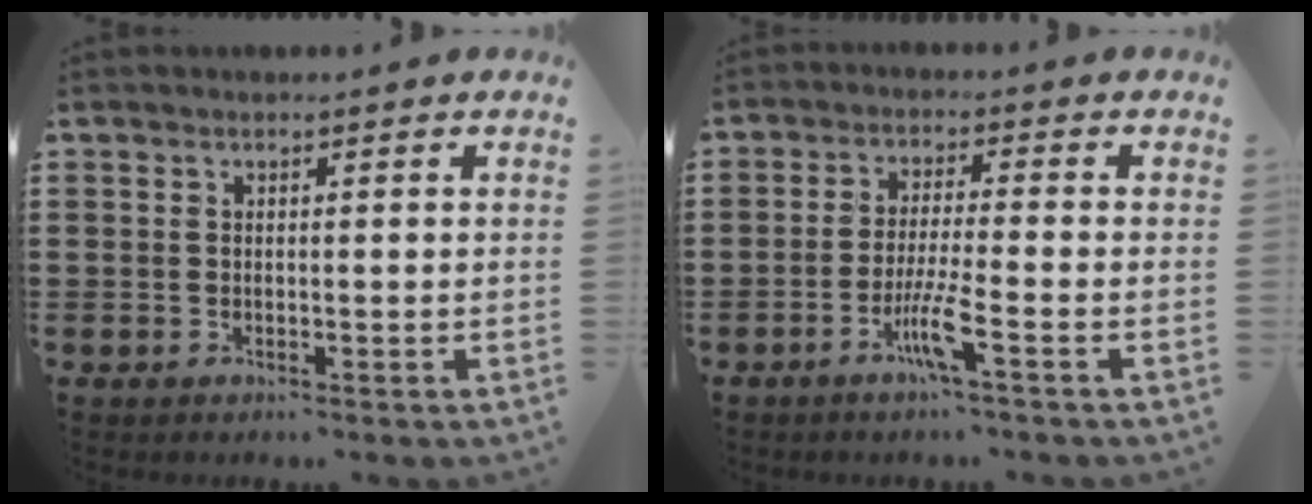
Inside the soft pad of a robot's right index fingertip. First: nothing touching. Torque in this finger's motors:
{"motor_torque": [0.11, 0.10, 0.32, 0.10]}